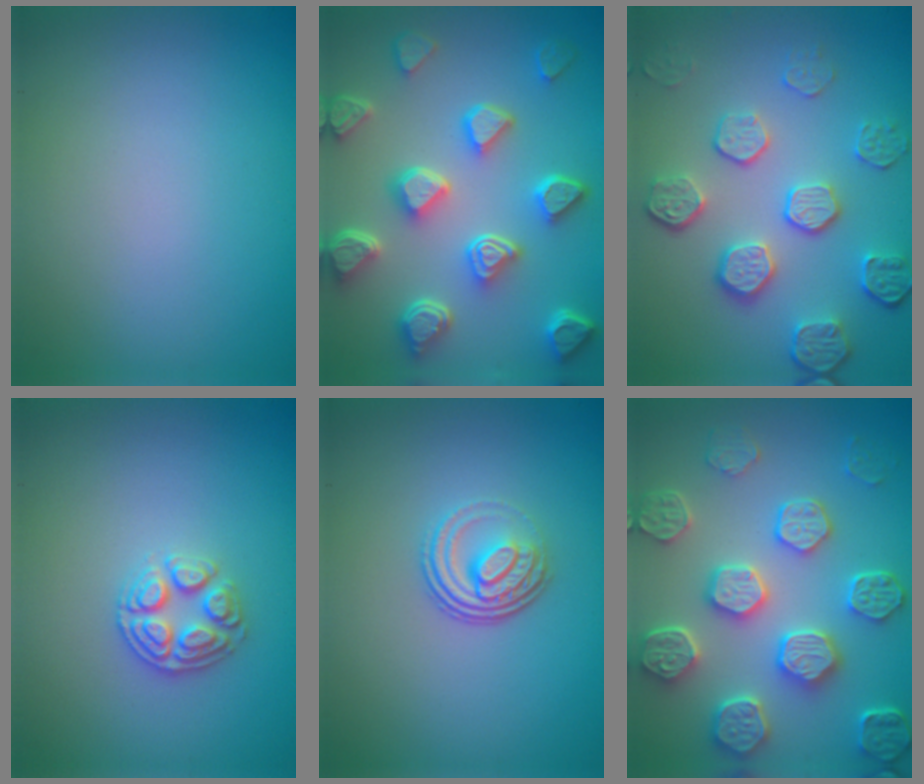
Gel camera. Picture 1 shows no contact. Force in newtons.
{"total": 7.6, "press": 5.8, "slide": 4.9}
{"total": 5.3, "press": 4.0, "slide": 3.5}
{"total": 2.9, "press": 2.8, "slide": 0.7}
{"total": 3.6, "press": 2.4, "slide": 2.7}
{"total": 7.3, "press": 6.0, "slide": 4.0}